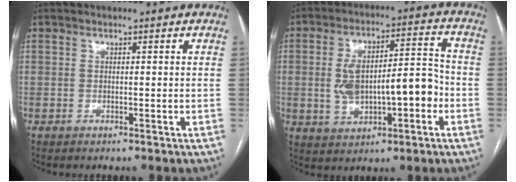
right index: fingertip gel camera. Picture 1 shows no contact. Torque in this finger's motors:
{"motor_torque": [0.58, 0.09, 0.46, 0.10]}